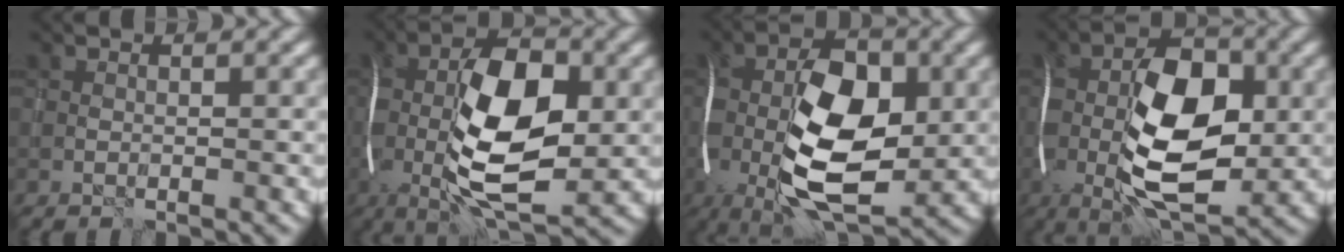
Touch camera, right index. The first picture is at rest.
{"total": 13.0, "force": [-0.6, 5.8, 11.6], "torque": [-0.198, 0.010, -0.018]}
{"total": 13.5, "force": [-1.3, 6.6, 11.7], "torque": [-0.199, 0.007, -0.031]}
{"total": 12.7, "force": [-0.7, 6.2, 11.1], "torque": [-0.181, 0.009, -0.021]}